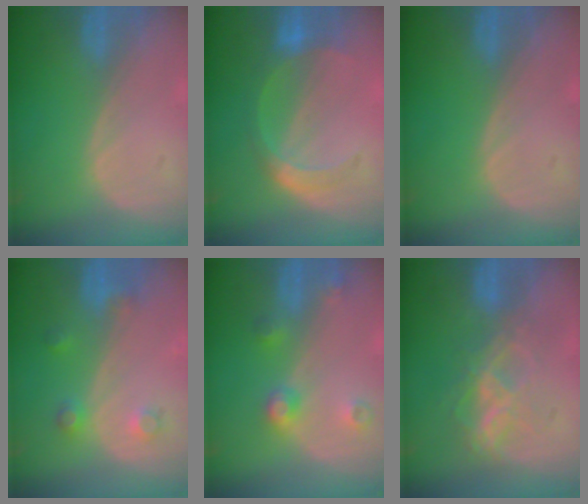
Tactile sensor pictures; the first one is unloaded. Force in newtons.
{"total": 5.6, "press": 5.3, "slide": 1.9}
{"total": 0.0}
{"total": 3.6, "press": 3.4, "slide": 1.1}
{"total": 4.5, "press": 4.0, "slide": 2.0}
{"total": 7.2, "press": 6.1, "slide": 3.8}